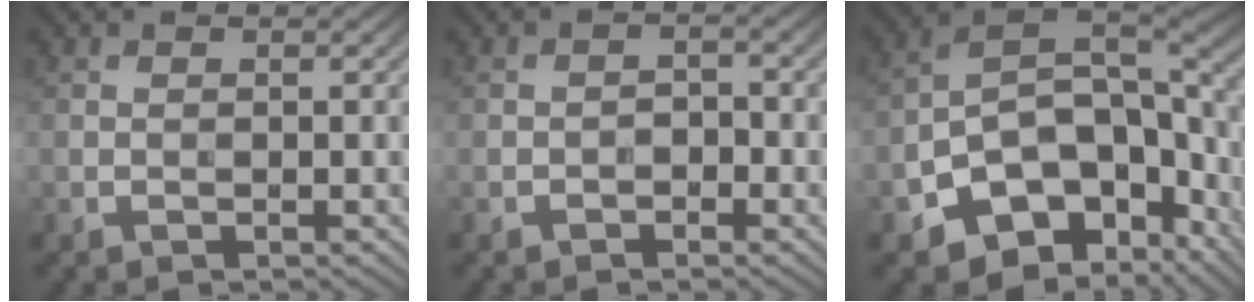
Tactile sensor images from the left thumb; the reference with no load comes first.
{"total": 1.6, "force": [-1.0, 0.9, 0.8], "torque": [-0.013, 0.004, -0.021]}
{"total": 15.3, "force": [-6.2, 9.3, 10.5], "torque": [-0.199, -0.036, -0.094]}